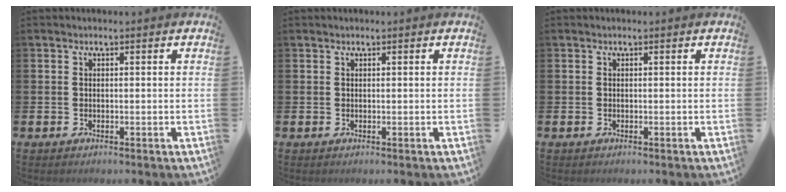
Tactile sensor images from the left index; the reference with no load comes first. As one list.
[{"total": 0.0}, {"total": 0.0}]